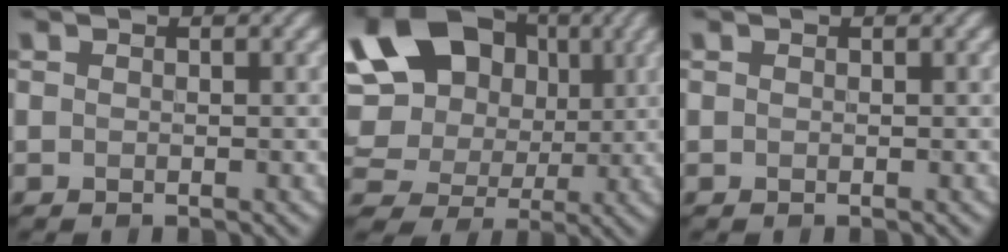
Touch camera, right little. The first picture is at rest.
{"total": 17.5, "force": [4.6, 14.4, 8.7], "torque": [-0.191, 0.037, 0.060]}
{"total": 0.0}